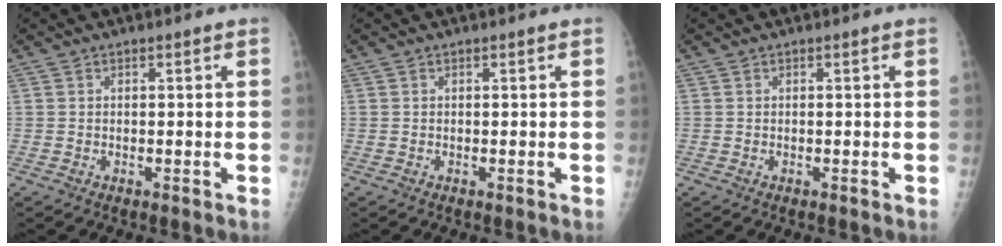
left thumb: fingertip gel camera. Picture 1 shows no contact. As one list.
[{"total": 0.0}, {"total": 0.0}]